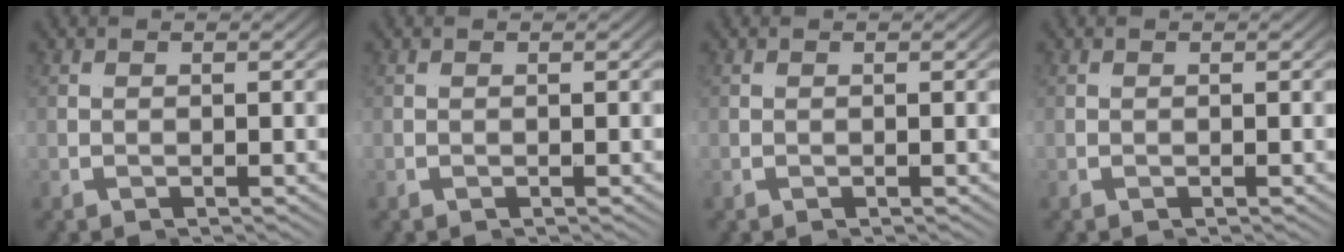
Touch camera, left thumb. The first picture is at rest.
{"total": 0.0}
{"total": 0.0}
{"total": 0.0}